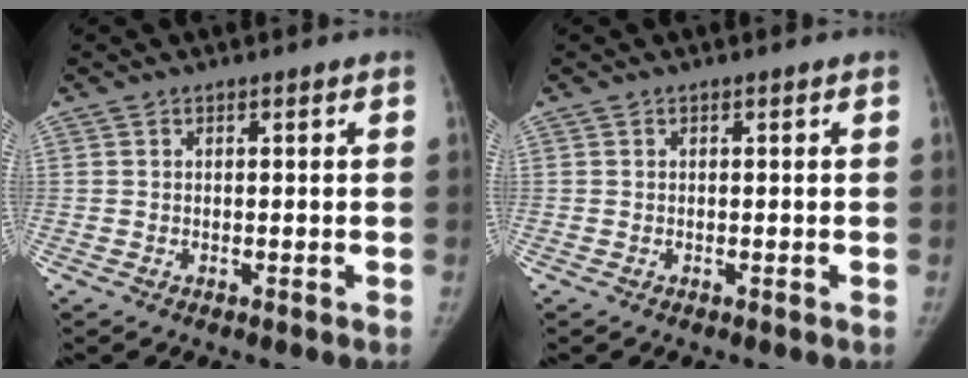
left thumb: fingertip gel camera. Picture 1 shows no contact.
{"total": 0.0}